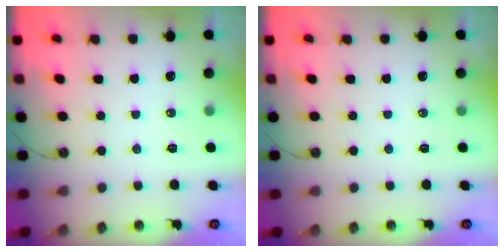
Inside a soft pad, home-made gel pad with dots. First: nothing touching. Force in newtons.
{"total": 0.0}